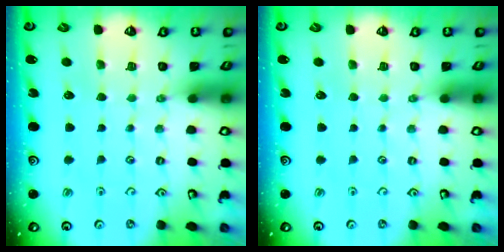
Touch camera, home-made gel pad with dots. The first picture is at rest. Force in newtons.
{"total": 0.0}